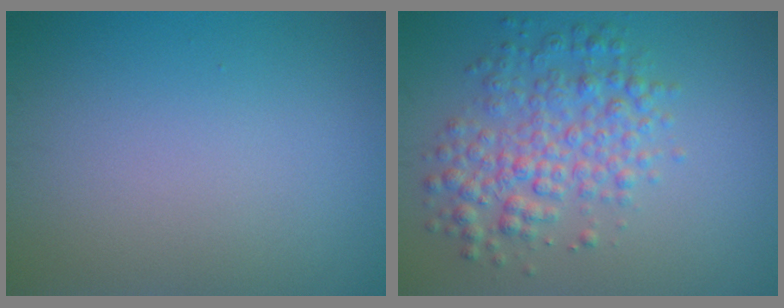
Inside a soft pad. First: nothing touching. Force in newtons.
{"total": 4.9, "press": 4.9, "slide": 0.1}